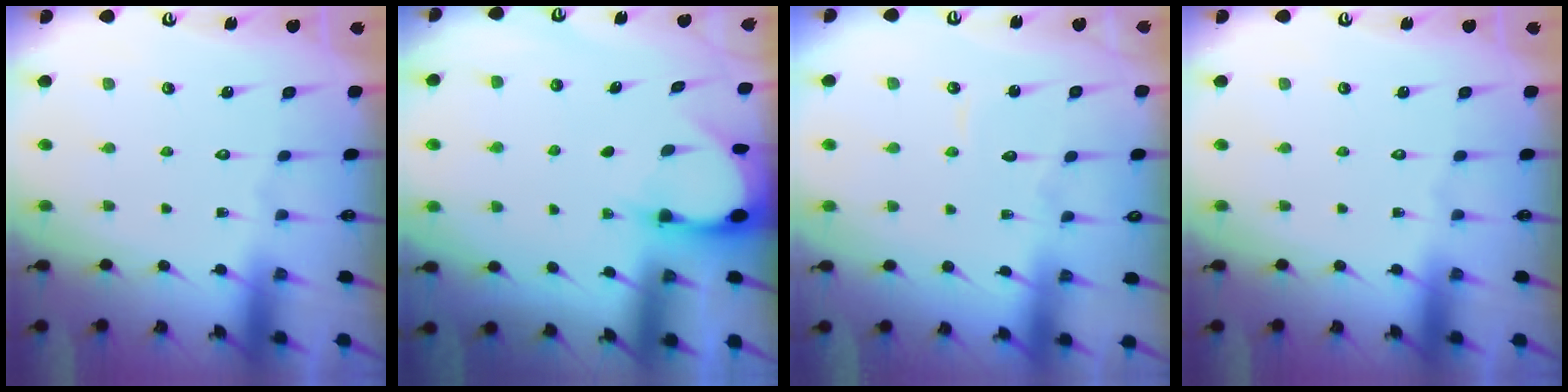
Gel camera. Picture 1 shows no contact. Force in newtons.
{"total": 3.0, "press": 3.0, "slide": 0.4}
{"total": 4.9, "press": 4.9, "slide": 0.3}
{"total": 0.0}